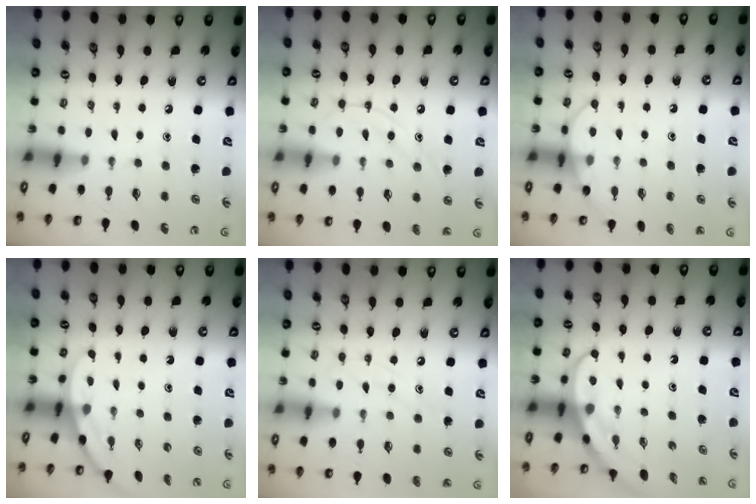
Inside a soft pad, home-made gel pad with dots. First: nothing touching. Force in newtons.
{"total": 9.3, "press": 9.3, "slide": 0.4}
{"total": 6.4, "press": 6.4, "slide": 0.3}
{"total": 2.8, "press": 2.8, "slide": 0.1}
{"total": 8.9, "press": 8.9, "slide": 0.7}
{"total": 3.9, "press": 3.9, "slide": 0.3}